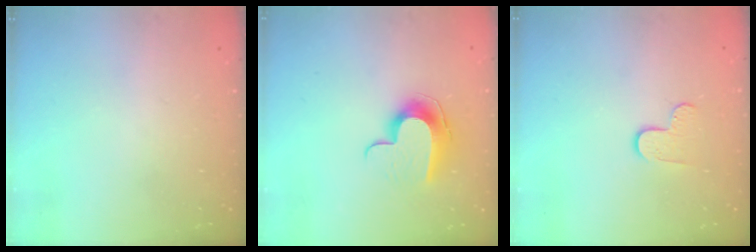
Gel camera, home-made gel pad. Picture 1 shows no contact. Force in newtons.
{"total": 10.4, "press": 10.4, "slide": 0.1}
{"total": 6.4, "press": 6.3, "slide": 0.5}